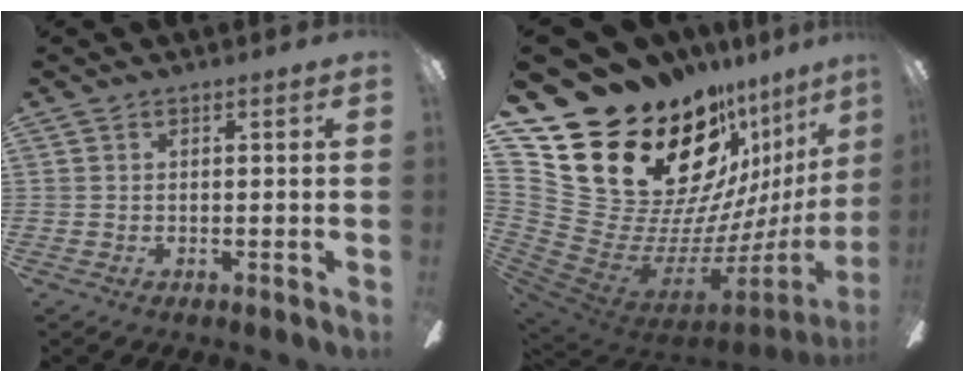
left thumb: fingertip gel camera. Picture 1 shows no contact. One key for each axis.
{"total": 31.1, "fx": 17.6, "fy": 17.9, "fz": 18.3, "tx": -0.295, "ty": -0.181, "tz": 0.391}